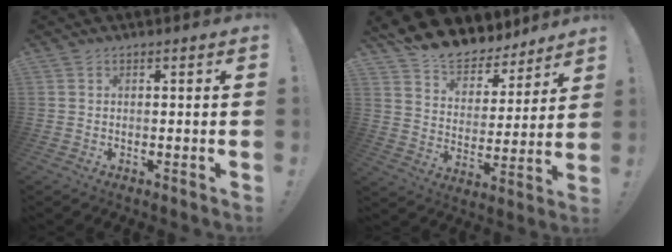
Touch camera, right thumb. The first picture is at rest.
{"total": 11.3, "force": [10.2, 4.4, 1.7], "torque": [-0.043, -0.091, 0.186]}